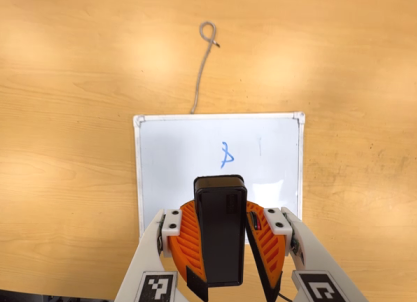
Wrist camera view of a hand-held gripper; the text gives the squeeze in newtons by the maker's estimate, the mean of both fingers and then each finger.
{"total": 9.8, "left": 10.2, "right": 9.5}